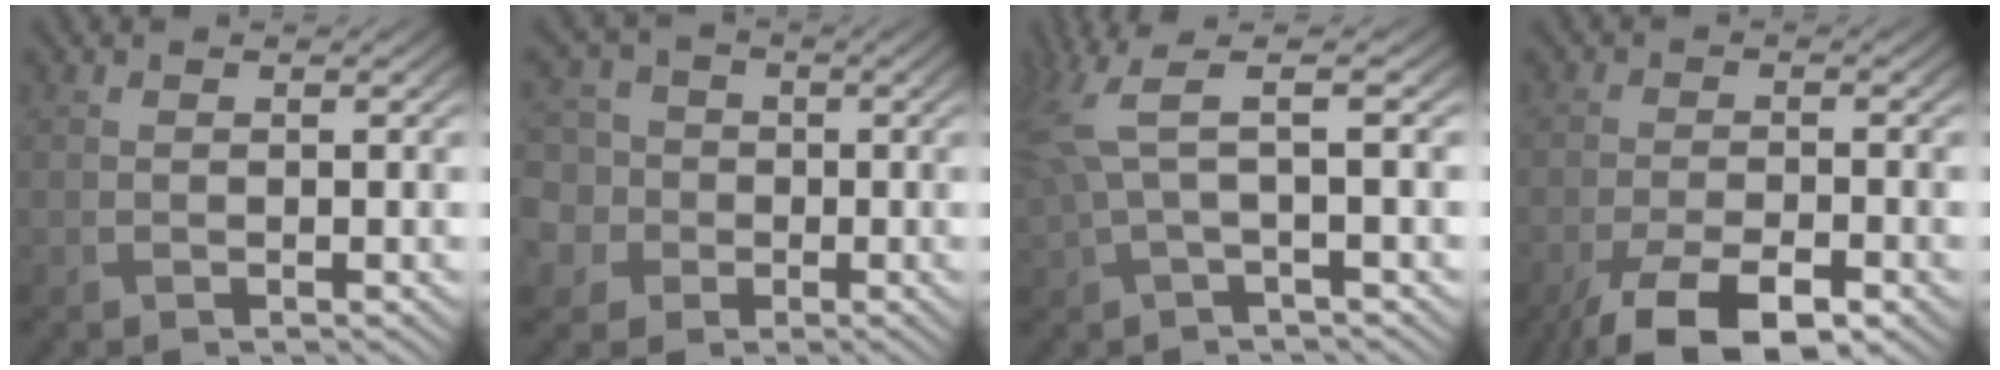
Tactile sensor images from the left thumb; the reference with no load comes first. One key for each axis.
{"total": 8.6, "fx": -0.8, "fy": 8.0, "fz": 2.9, "tx": -0.111, "ty": 0.008, "tz": -0.053}
{"total": 6.1, "fx": 2.8, "fy": 1.2, "fz": 5.2, "tx": -0.109, "ty": 0.021, "tz": 0.044}
{"total": 8.1, "fx": -5.4, "fy": 2.6, "fz": 5.5, "tx": -0.096, "ty": -0.008, "tz": -0.092}